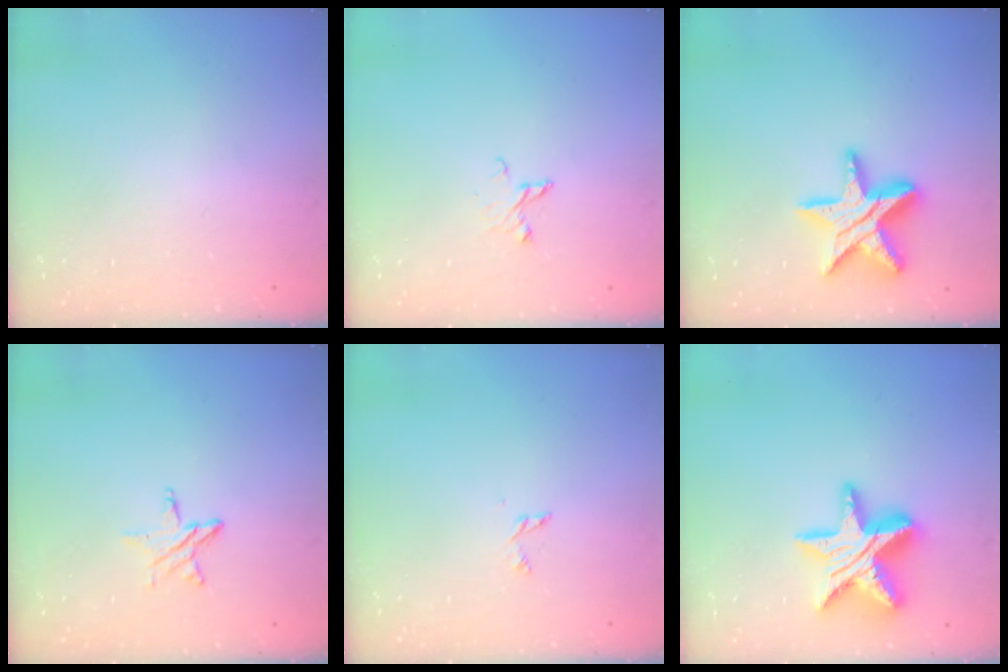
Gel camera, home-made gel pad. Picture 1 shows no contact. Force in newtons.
{"total": 3.7, "press": 3.7, "slide": 0.3}
{"total": 15.8, "press": 15.7, "slide": 1.0}
{"total": 4.9, "press": 4.8, "slide": 0.5}
{"total": 2.8, "press": 2.8, "slide": 0.3}
{"total": 17.8, "press": 17.8, "slide": 1.2}